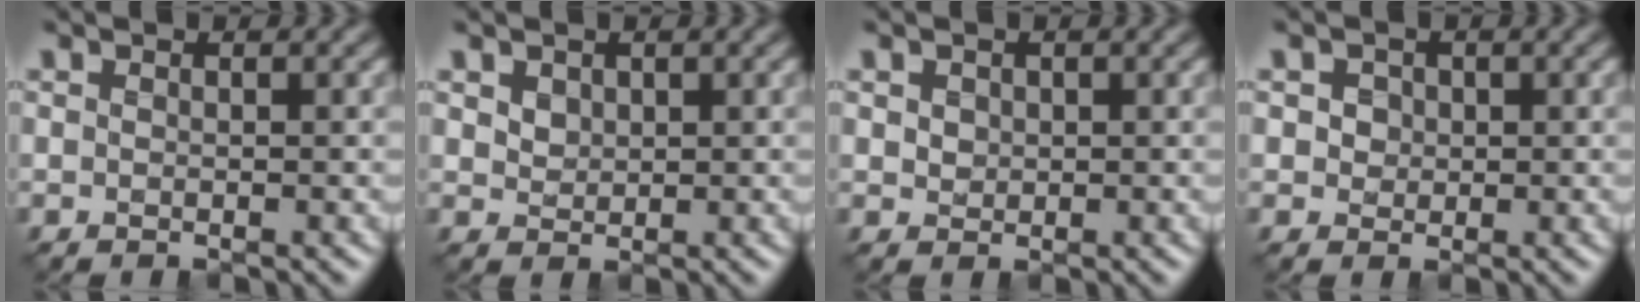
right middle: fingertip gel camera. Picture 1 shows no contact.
{"total": 2.3, "force": [1.1, 1.6, 1.1], "torque": [-0.032, -0.001, 0.026]}
{"total": 1.6, "force": [0.7, 1.3, 0.7], "torque": [-0.022, 0.001, 0.018]}
{"total": 2.9, "force": [1.0, 2.3, 1.5], "torque": [-0.038, 0.007, 0.015]}